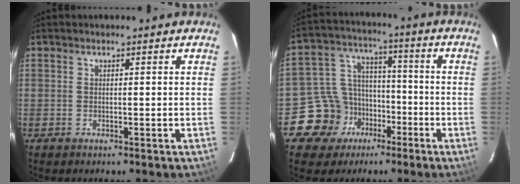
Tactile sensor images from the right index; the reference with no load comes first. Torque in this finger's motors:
{"motor_torque": [-0.09, -0.22, -1.05, -0.21]}